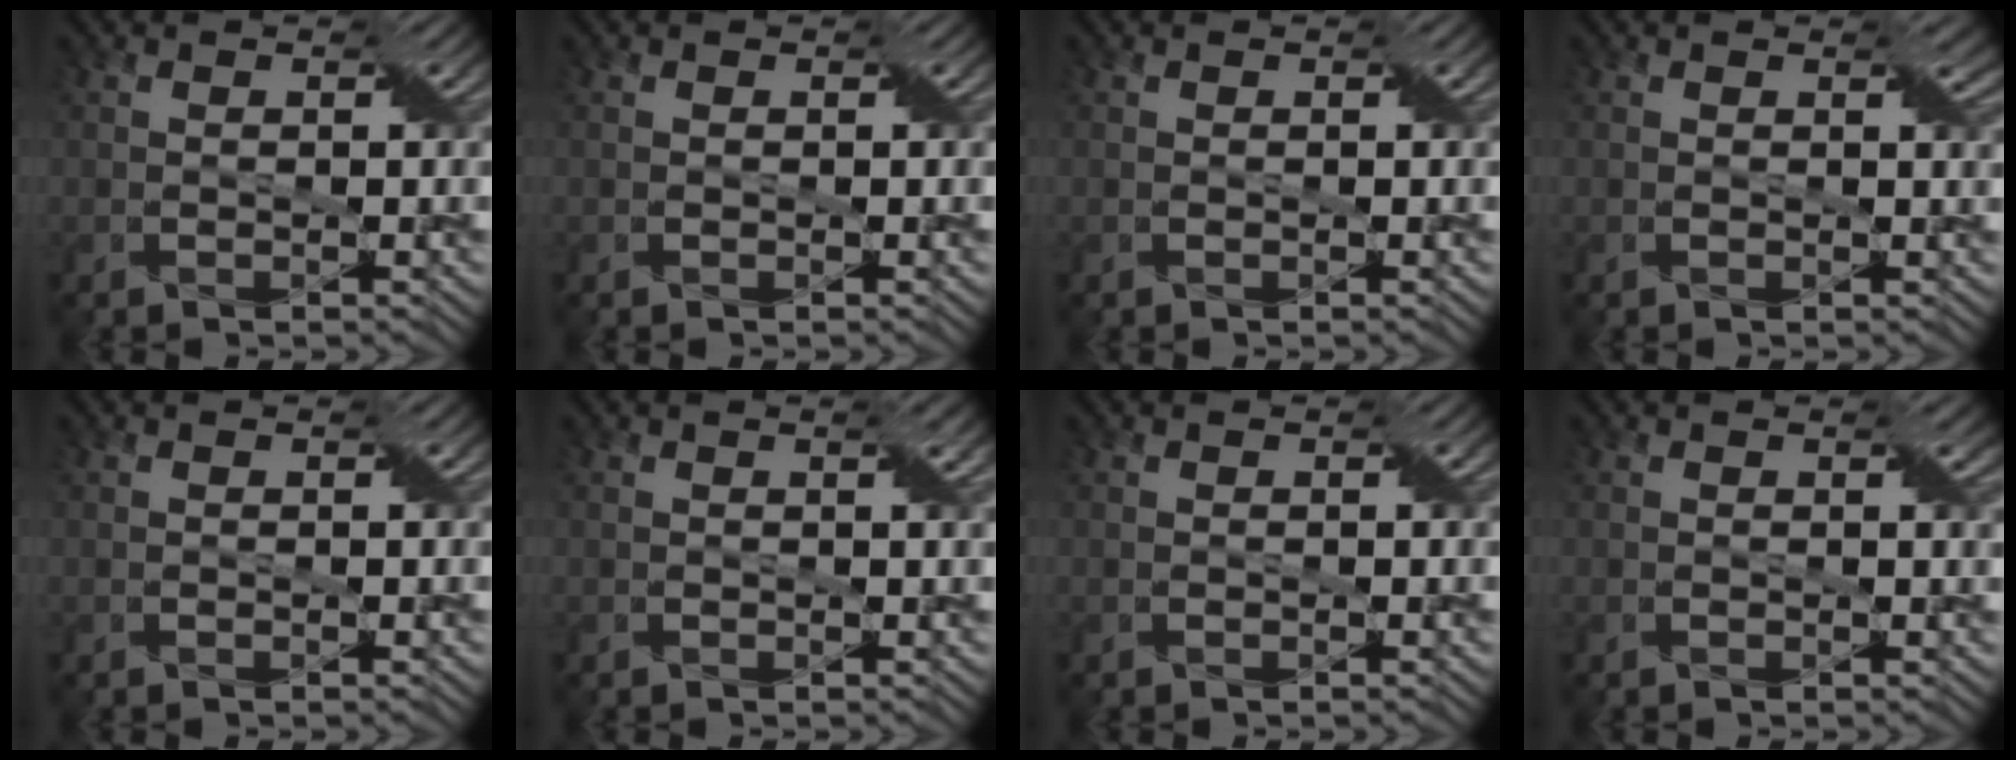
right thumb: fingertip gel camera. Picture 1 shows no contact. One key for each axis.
{"total": 0.0}
{"total": 0.0}
{"total": 0.9, "fx": 0.6, "fy": 0.1, "fz": 0.7, "tx": -0.012, "ty": 0.001, "tz": 0.011}
{"total": 0.0}
{"total": 0.9, "fx": 0.4, "fy": 0.0, "fz": 0.8, "tx": -0.015, "ty": 0.005, "tz": 0.007}
{"total": 0.0}
{"total": 0.6, "fx": 0.4, "fy": 0.0, "fz": 0.5, "tx": -0.008, "ty": 0.002, "tz": 0.006}